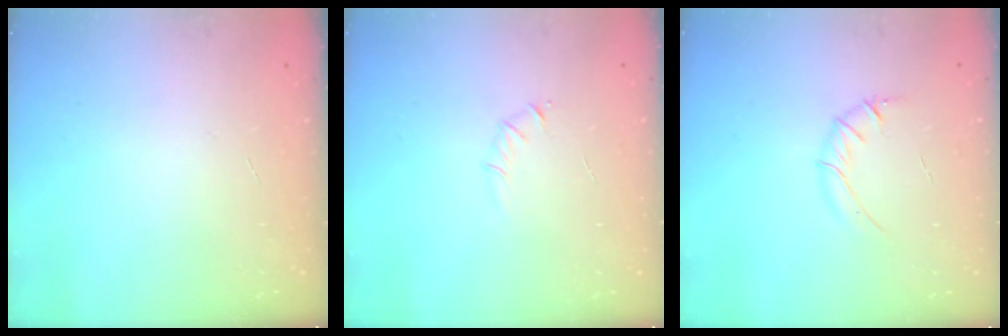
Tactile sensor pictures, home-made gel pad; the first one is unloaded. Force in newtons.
{"total": 2.7, "press": 2.6, "slide": 0.8}
{"total": 4.1, "press": 3.9, "slide": 1.3}